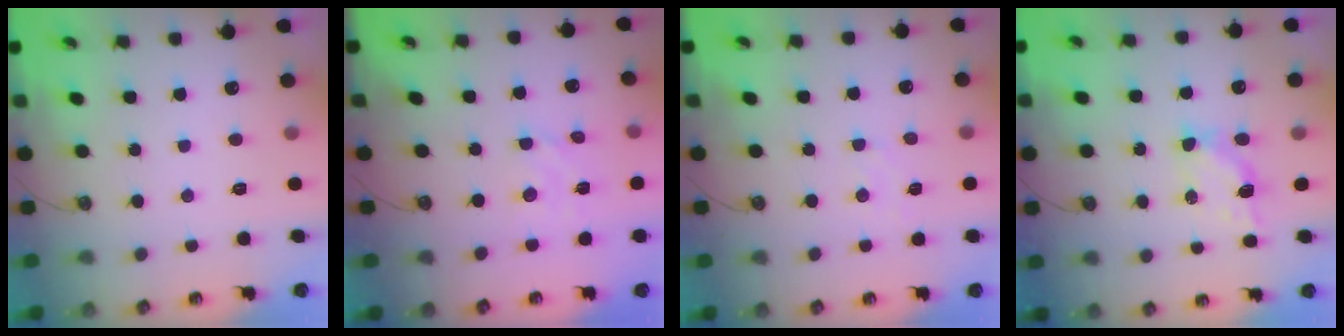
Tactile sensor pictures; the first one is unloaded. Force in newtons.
{"total": 2.8, "press": 2.8, "slide": 0.1}
{"total": 4.5, "press": 4.5, "slide": 0.6}
{"total": 5.3, "press": 5.2, "slide": 0.3}